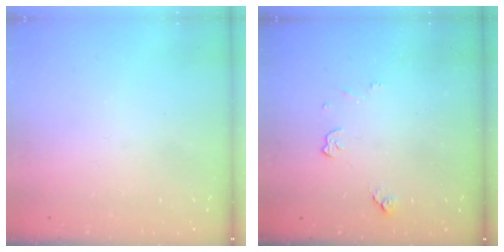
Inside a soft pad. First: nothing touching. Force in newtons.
{"total": 4.8, "press": 4.7, "slide": 0.7}